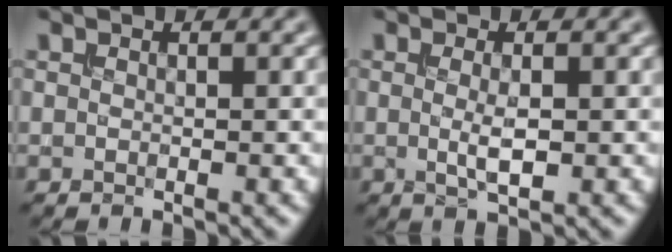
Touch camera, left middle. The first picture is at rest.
{"total": 2.0, "force": [-0.1, 0.3, 1.9], "torque": [-0.041, -0.003, -0.001]}